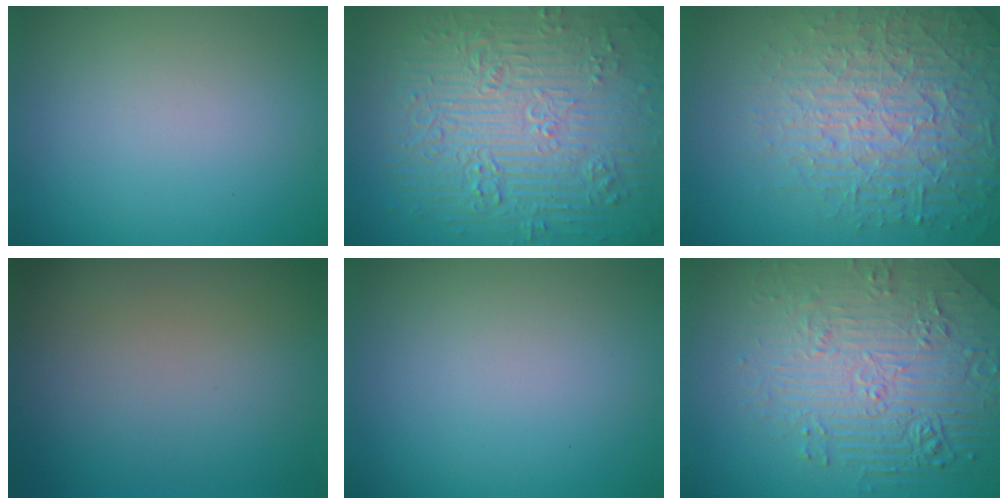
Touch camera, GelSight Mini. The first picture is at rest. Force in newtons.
{"total": 12.0, "press": 7.9, "slide": 9.0}
{"total": 7.4, "press": 7.2, "slide": 1.7}
{"total": 0.0}
{"total": 0.0}
{"total": 6.9, "press": 5.6, "slide": 4.0}